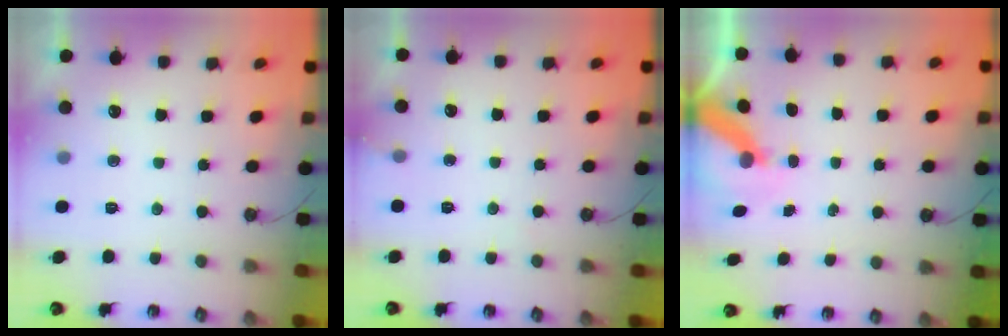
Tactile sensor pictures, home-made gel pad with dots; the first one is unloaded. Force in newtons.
{"total": 4.4, "press": 4.4, "slide": 0.2}
{"total": 8.5, "press": 8.4, "slide": 1.0}